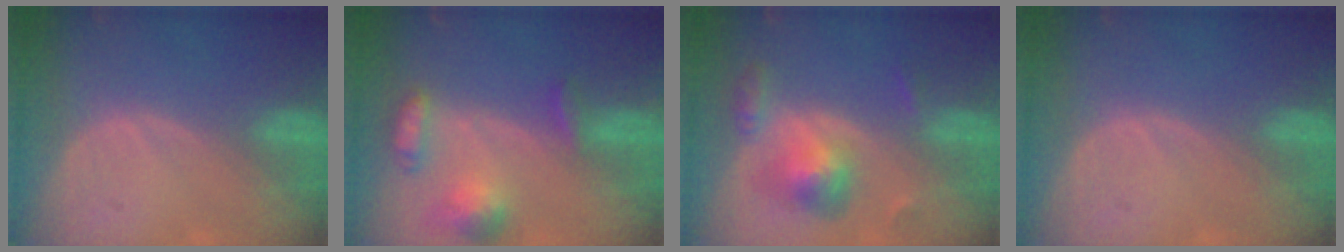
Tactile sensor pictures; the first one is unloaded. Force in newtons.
{"total": 6.4, "press": 6.4, "slide": 0.5}
{"total": 6.4, "press": 5.9, "slide": 2.5}
{"total": 0.0}